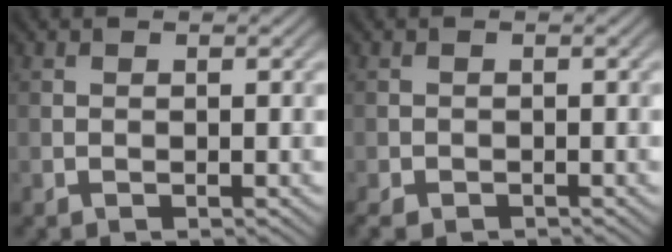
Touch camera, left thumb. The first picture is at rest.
{"total": 1.9, "force": [-1.5, 0.9, 0.8], "torque": [-0.016, -0.006, -0.028]}